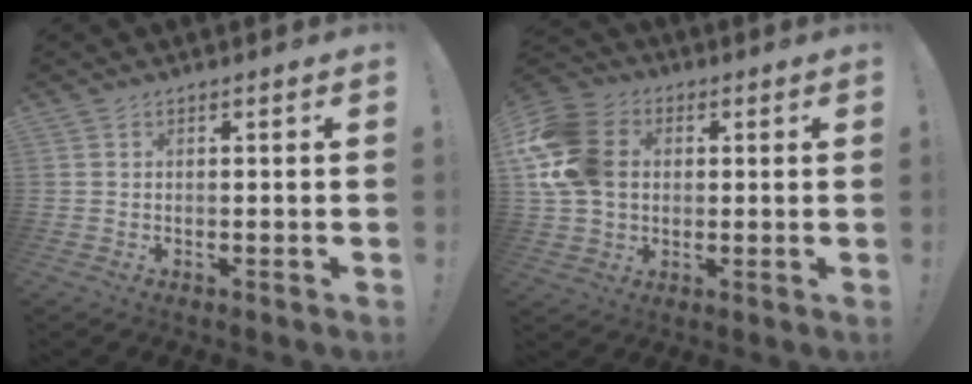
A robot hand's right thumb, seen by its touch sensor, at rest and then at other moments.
{"total": 16.5, "force": [2.2, 13.0, 10.0], "torque": [-0.177, 0.006, 0.048]}